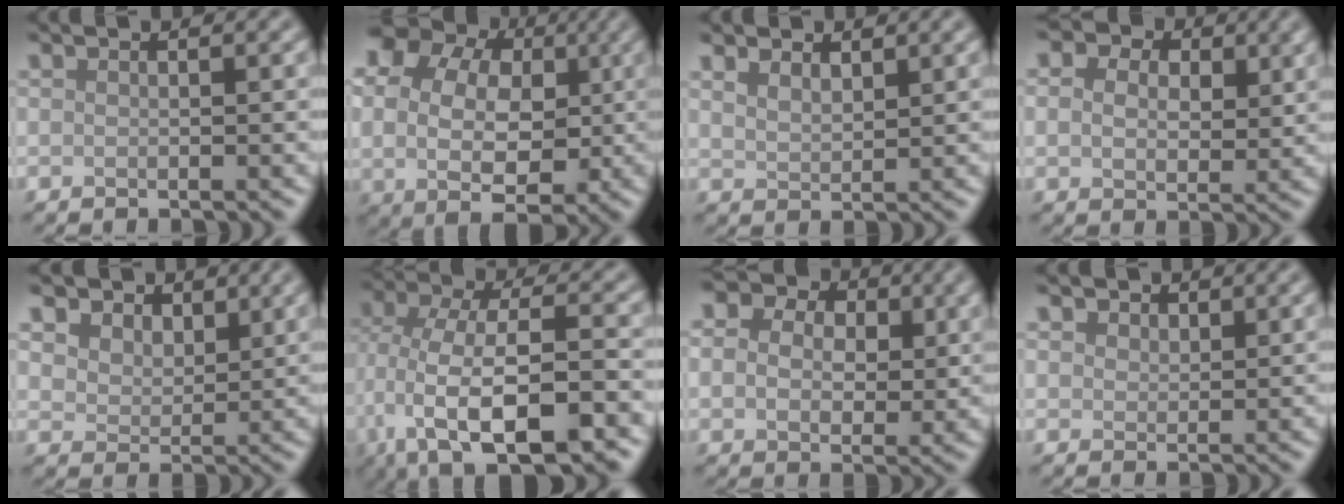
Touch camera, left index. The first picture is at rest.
{"total": 11.6, "force": [2.1, 8.9, 7.1], "torque": [-0.102, 0.012, 0.026]}
{"total": 2.5, "force": [2.0, 1.2, 1.2], "torque": [-0.026, 0.002, 0.041]}
{"total": 9.3, "force": [4.2, 6.6, 5.0], "torque": [-0.091, 0.027, 0.046]}
{"total": 6.6, "force": [4.6, 4.0, 2.6], "torque": [-0.076, 0.001, 0.076]}
{"total": 10.4, "force": [-3.2, 4.8, 8.7], "torque": [-0.165, -0.003, -0.052]}
{"total": 11.6, "force": [4.6, 8.9, 5.8], "torque": [-0.116, 0.033, 0.064]}
{"total": 2.3, "force": [1.6, 1.4, 0.7], "torque": [-0.020, -0.007, 0.029]}